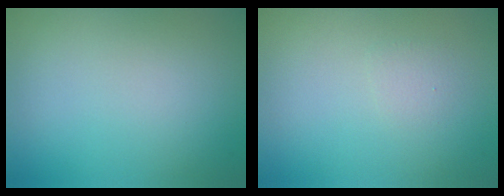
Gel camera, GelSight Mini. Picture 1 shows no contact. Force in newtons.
{"total": 0.6, "press": 0.6, "slide": 0.1}